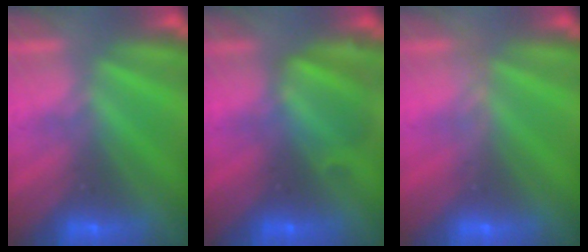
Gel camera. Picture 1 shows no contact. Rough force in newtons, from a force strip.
{"total": 2.5}
{"total": 3.4}